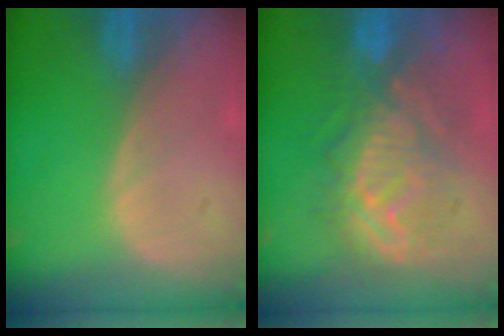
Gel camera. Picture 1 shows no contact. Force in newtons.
{"total": 9.4, "press": 9.4, "slide": 0.6}